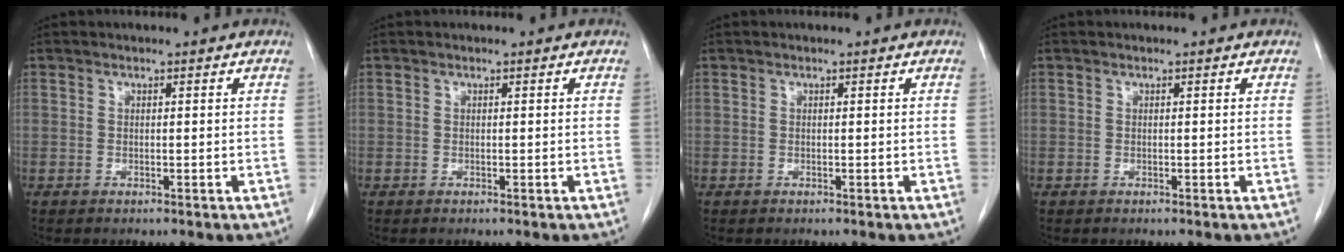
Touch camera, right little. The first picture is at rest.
{"total": 0.0}
{"total": 0.0}
{"total": 0.0}